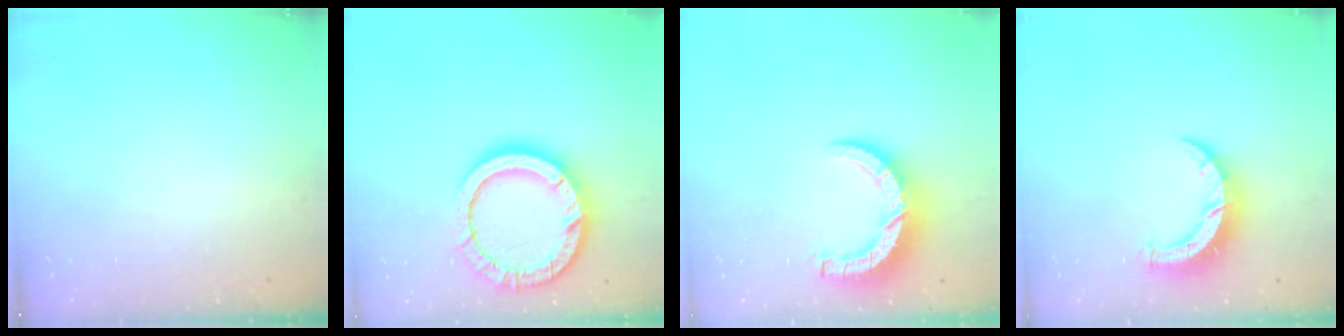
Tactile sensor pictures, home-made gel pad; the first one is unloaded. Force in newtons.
{"total": 16.6, "press": 16.5, "slide": 1.4}
{"total": 8.9, "press": 8.9, "slide": 0.9}
{"total": 8.2, "press": 8.2, "slide": 1.0}